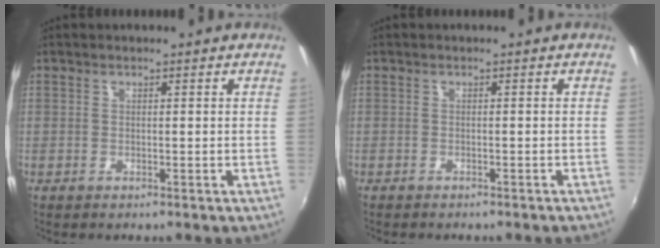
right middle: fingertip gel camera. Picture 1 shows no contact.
{"total": 1.6, "force": [-1.5, 0.3, 0.6], "torque": [-0.018, -0.008, -0.021]}